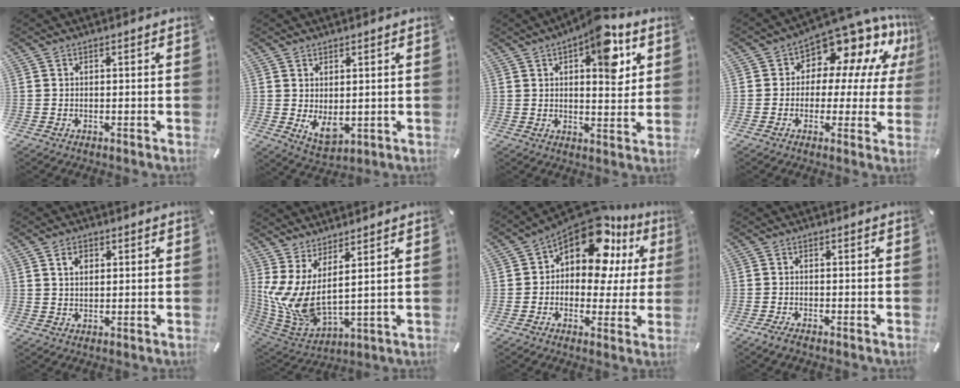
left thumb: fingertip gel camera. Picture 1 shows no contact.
{"total": 5.8, "force": [0.5, 3.6, 4.5], "torque": [-0.074, -0.012, 0.008]}
{"total": 11.7, "force": [5.7, 5.2, 8.8], "torque": [-0.096, -0.032, 0.089]}
{"total": 10.1, "force": [7.5, 5.5, 4.0], "torque": [-0.071, -0.073, 0.133]}
{"total": 3.2, "force": [1.3, 2.3, 1.8], "torque": [-0.032, 0.002, 0.021]}
{"total": 7.9, "force": [2.6, 2.9, 6.9], "torque": [-0.165, -0.061, 0.052]}
{"total": 15.3, "force": [8.9, 7.9, 9.6], "torque": [-0.161, -0.069, 0.156]}
{"total": 1.6, "force": [-1.3, 0.4, 0.9], "torque": [-0.016, 0.003, -0.024]}